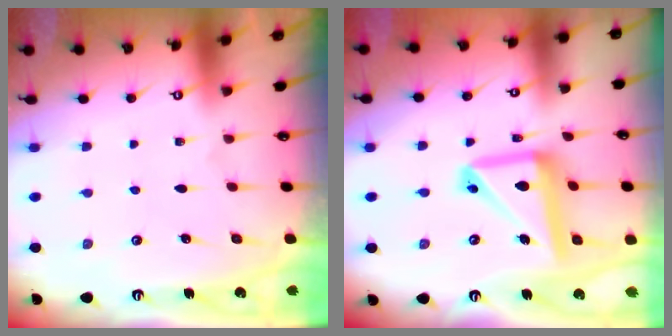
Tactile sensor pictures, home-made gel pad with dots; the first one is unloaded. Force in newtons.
{"total": 15.1, "press": 15.0, "slide": 1.5}